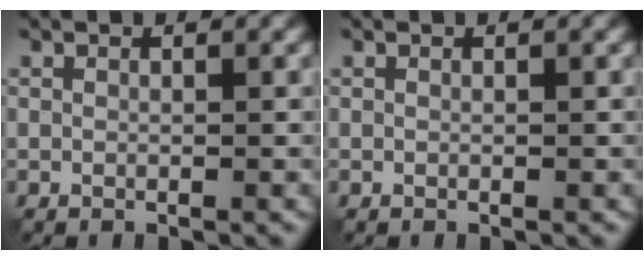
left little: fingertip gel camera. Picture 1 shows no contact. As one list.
[{"total": 0.0}]